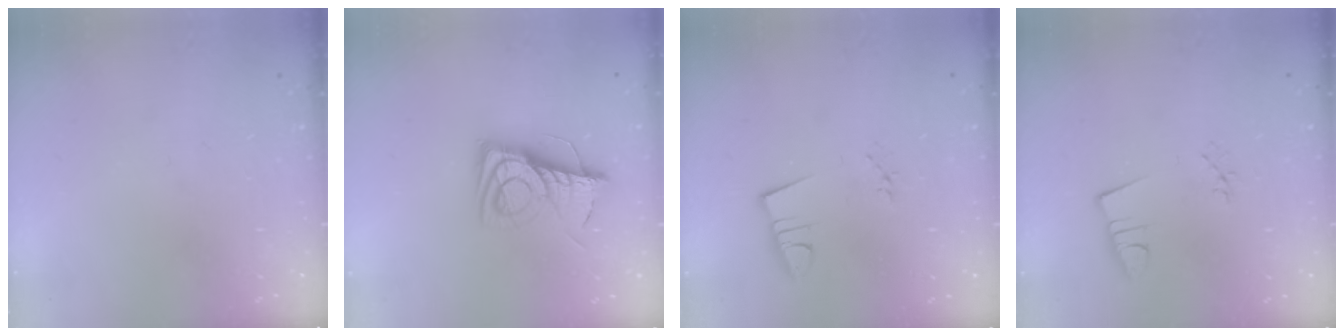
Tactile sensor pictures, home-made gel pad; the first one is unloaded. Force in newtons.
{"total": 14.2, "press": 14.2, "slide": 0.3}
{"total": 2.9, "press": 1.5, "slide": 2.5}
{"total": 2.6, "press": 0.9, "slide": 2.4}